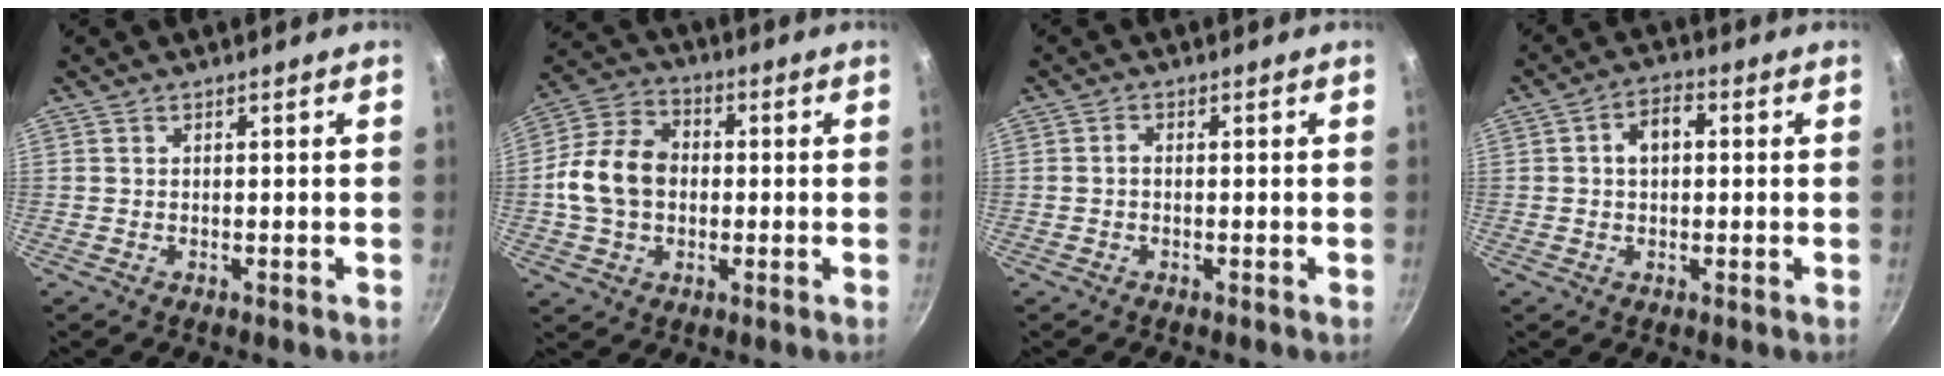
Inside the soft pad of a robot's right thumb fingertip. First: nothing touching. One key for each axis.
{"total": 12.6, "fx": -0.3, "fy": 9.5, "fz": 8.3, "tx": -0.131, "ty": 0.025, "tz": -0.021}
{"total": 1.1, "fx": -0.2, "fy": 0.8, "fz": 0.8, "tx": -0.014, "ty": 0.006, "tz": -0.005}
{"total": 5.5, "fx": 0.7, "fy": 3.7, "fz": 3.9, "tx": -0.041, "ty": 0.015, "tz": 0.005}